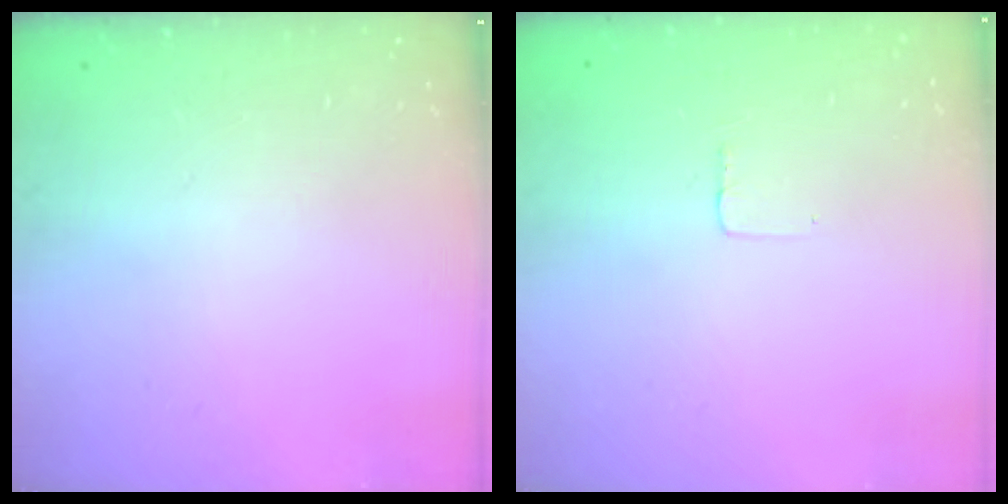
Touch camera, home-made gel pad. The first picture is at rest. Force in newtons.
{"total": 1.9, "press": 1.9, "slide": 0.1}